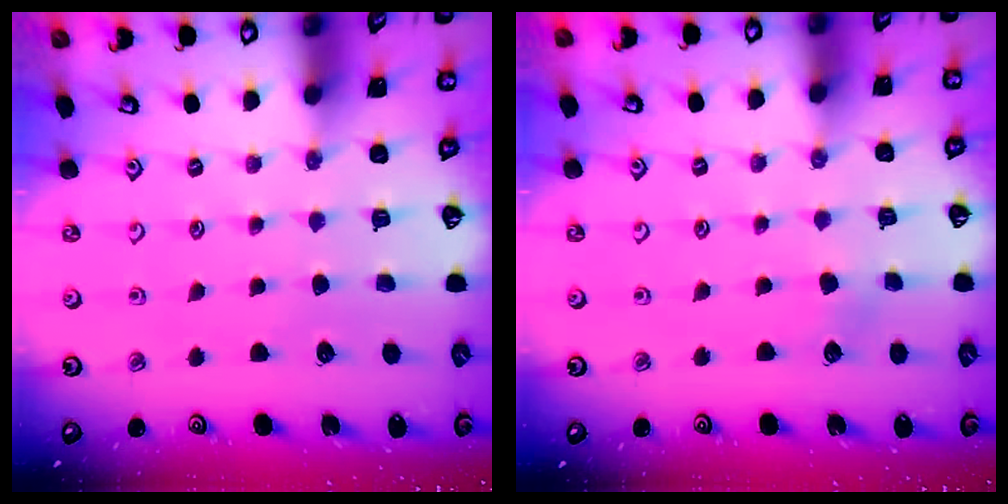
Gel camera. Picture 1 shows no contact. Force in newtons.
{"total": 2.7, "press": 2.7, "slide": 0.4}